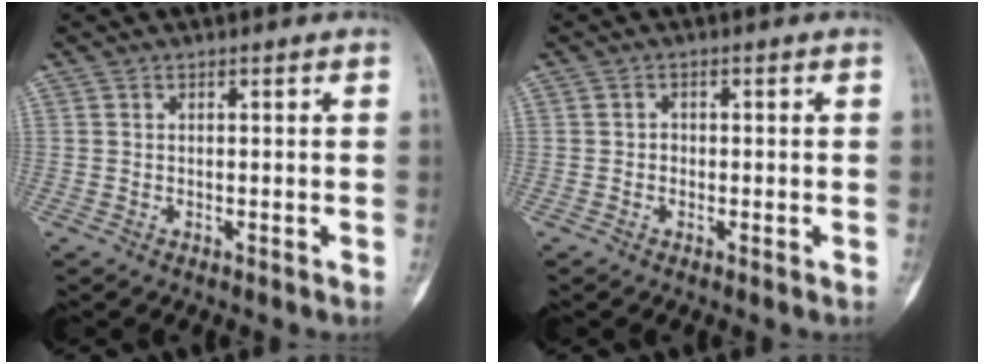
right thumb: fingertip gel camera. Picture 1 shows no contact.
{"total": 1.1, "force": [-0.3, 0.8, 0.6], "torque": [-0.001, 0.003, -0.007]}